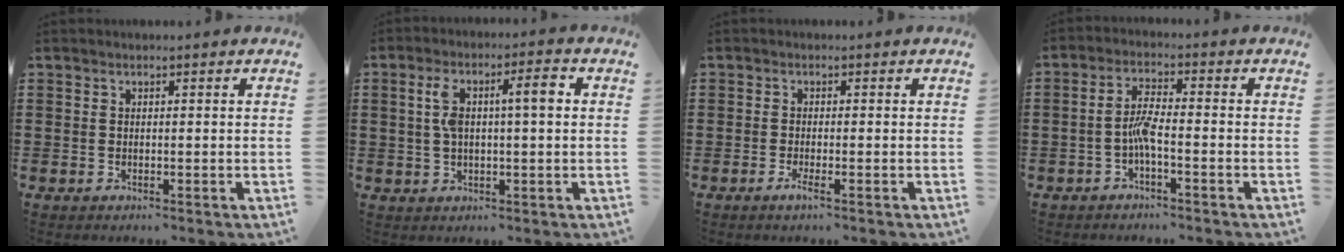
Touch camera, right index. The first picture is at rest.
{"total": 6.7, "force": [1.4, 1.9, 6.3], "torque": [-0.114, 0.008, 0.018]}
{"total": 1.7, "force": [-0.9, 0.1, 1.4], "torque": [-0.030, -0.006, -0.019]}
{"total": 4.1, "force": [-1.5, 0.7, 3.7], "torque": [-0.082, 0.001, -0.034]}